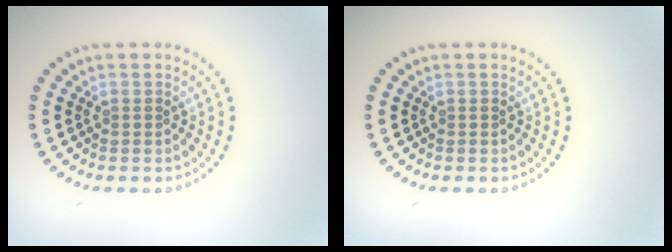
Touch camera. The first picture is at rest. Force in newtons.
{"total": 0.0}